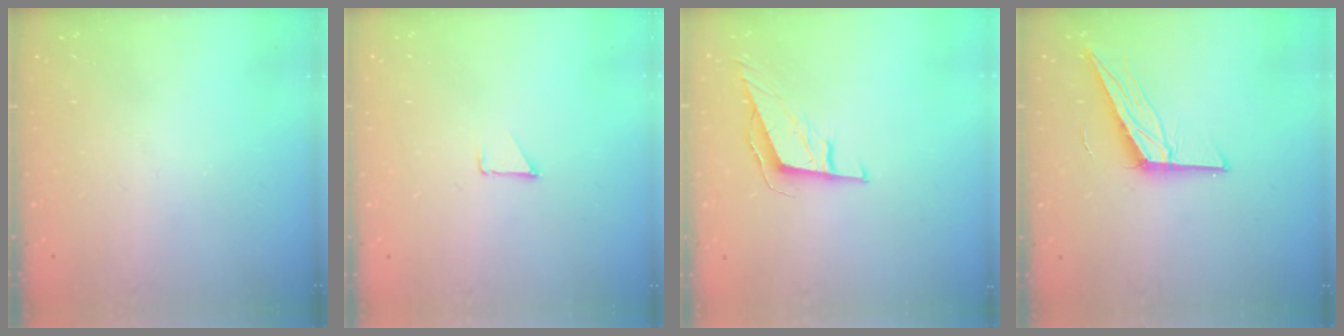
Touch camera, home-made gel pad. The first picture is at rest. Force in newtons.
{"total": 0.9, "press": 0.8, "slide": 0.1}
{"total": 6.9, "press": 6.3, "slide": 2.8}
{"total": 12.7, "press": 12.6, "slide": 1.2}